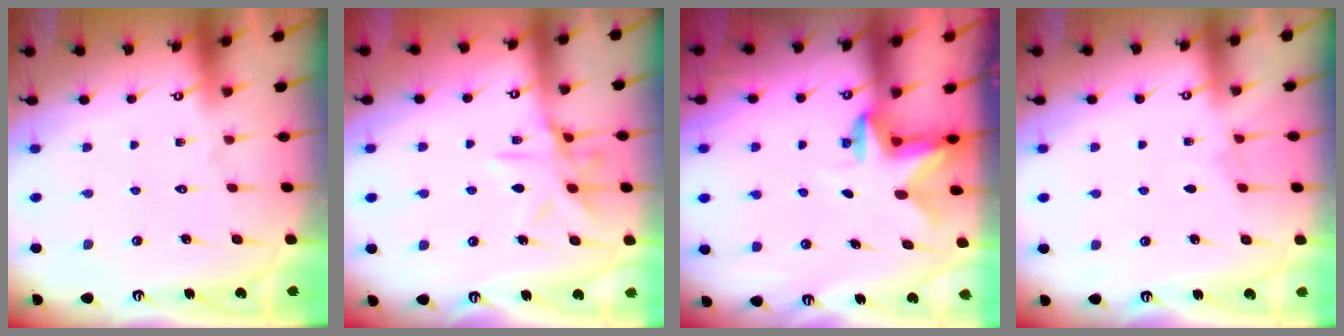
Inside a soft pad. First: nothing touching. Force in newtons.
{"total": 10.9, "press": 10.9, "slide": 0.8}
{"total": 2.7, "press": 2.7, "slide": 0.5}
{"total": 1.5, "press": 1.4, "slide": 0.3}